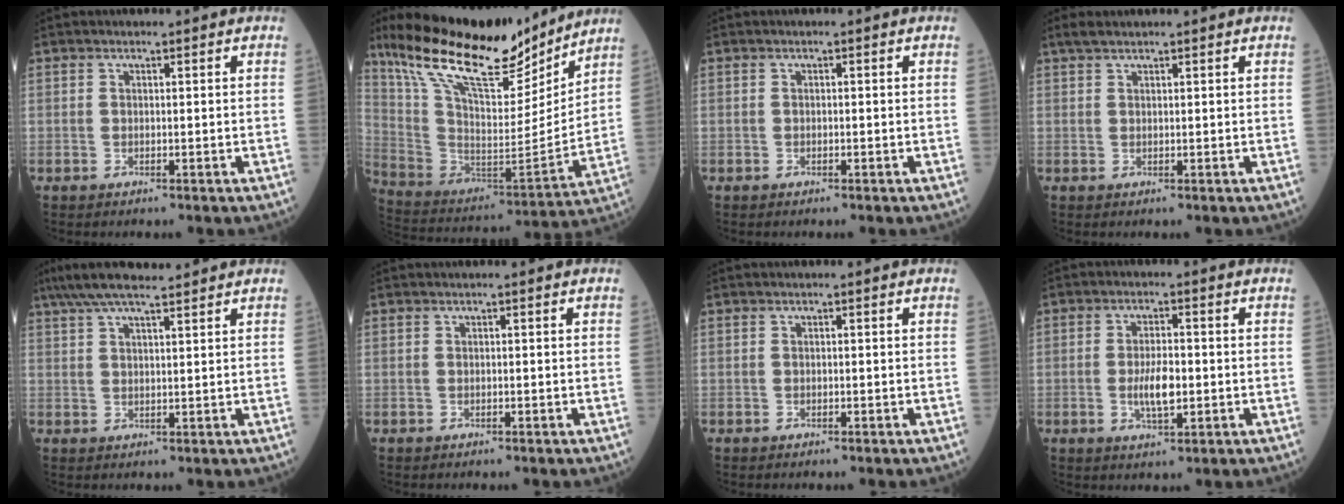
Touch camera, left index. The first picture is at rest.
{"total": 24.6, "force": [18.8, 6.6, 14.4], "torque": [-0.262, -0.006, 0.321]}
{"total": 0.0}
{"total": 2.4, "force": [2.0, 0.5, 1.3], "torque": [-0.025, 0.020, 0.036]}
{"total": 9.0, "force": [7.6, 0.7, 4.7], "torque": [-0.082, 0.033, 0.123]}
{"total": 0.0}
{"total": 0.0}
{"total": 5.0, "force": [-1.0, 1.6, 4.6], "torque": [-0.090, -0.006, -0.019]}